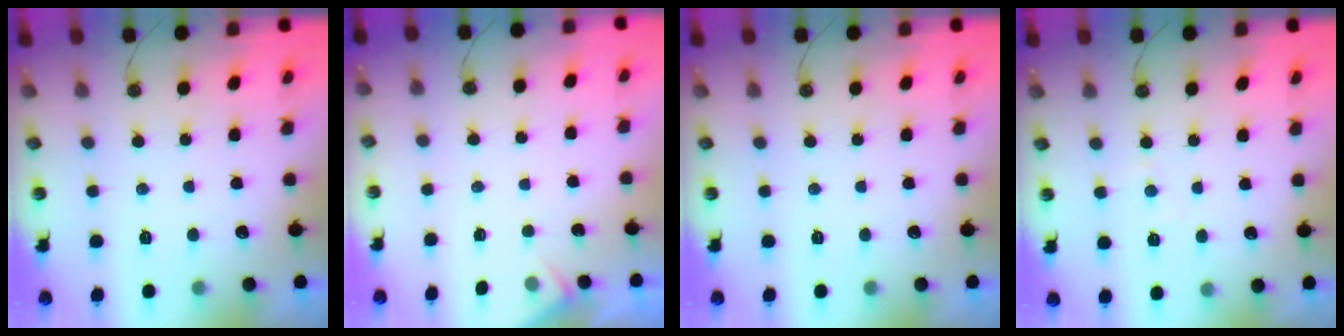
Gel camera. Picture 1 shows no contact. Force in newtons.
{"total": 2.8, "press": 2.7, "slide": 0.4}
{"total": 0.0}
{"total": 3.6, "press": 3.6, "slide": 0.6}